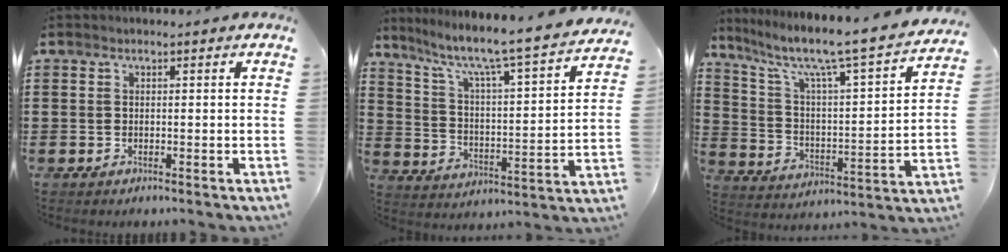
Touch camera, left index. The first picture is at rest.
{"total": 6.2, "force": [5.2, -0.1, 3.3], "torque": [-0.090, -0.054, 0.075]}
{"total": 7.5, "force": [6.0, 0.2, 4.4], "torque": [-0.113, -0.056, 0.089]}